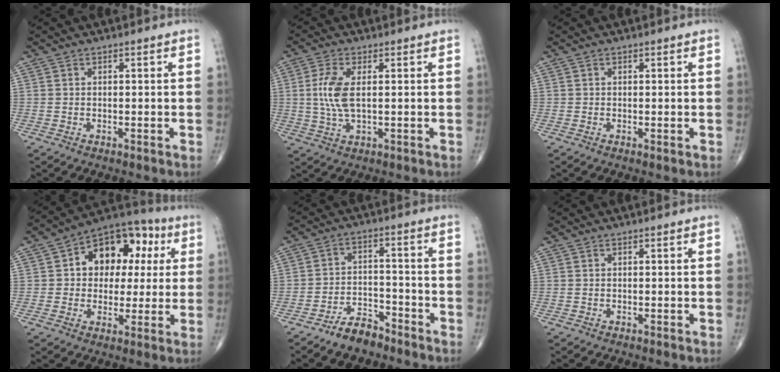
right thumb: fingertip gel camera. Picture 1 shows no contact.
{"total": 6.7, "force": [0.7, 2.7, 6.1], "torque": [-0.146, -0.002, 0.015]}
{"total": 0.0}
{"total": 15.6, "force": [3.5, 11.3, 10.2], "torque": [-0.080, 0.023, 0.044]}
{"total": 6.4, "force": [-5.2, 2.9, 2.4], "torque": [-0.028, 0.037, -0.095]}
{"total": 0.0}